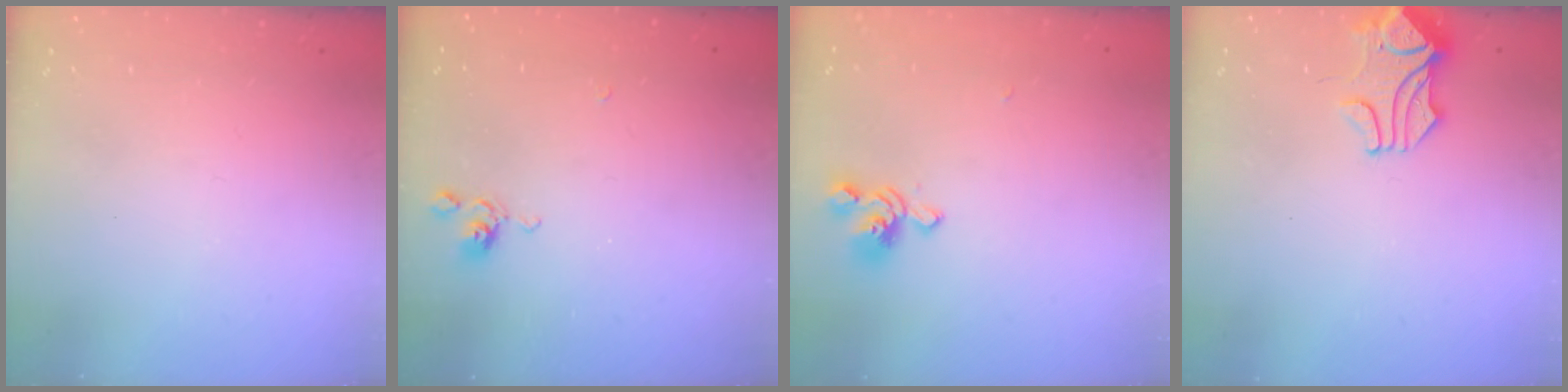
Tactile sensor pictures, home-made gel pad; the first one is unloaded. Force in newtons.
{"total": 2.9, "press": 2.9, "slide": 0.4}
{"total": 1.2, "press": 0.2, "slide": 1.1}
{"total": 1.4, "press": 0.6, "slide": 1.2}